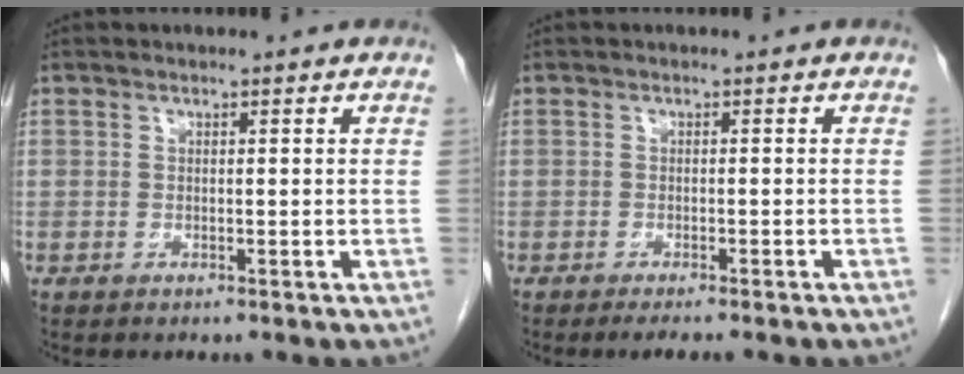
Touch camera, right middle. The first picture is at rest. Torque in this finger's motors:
{"motor_torque": [0.13, -0.01, 0.02, 0.03]}